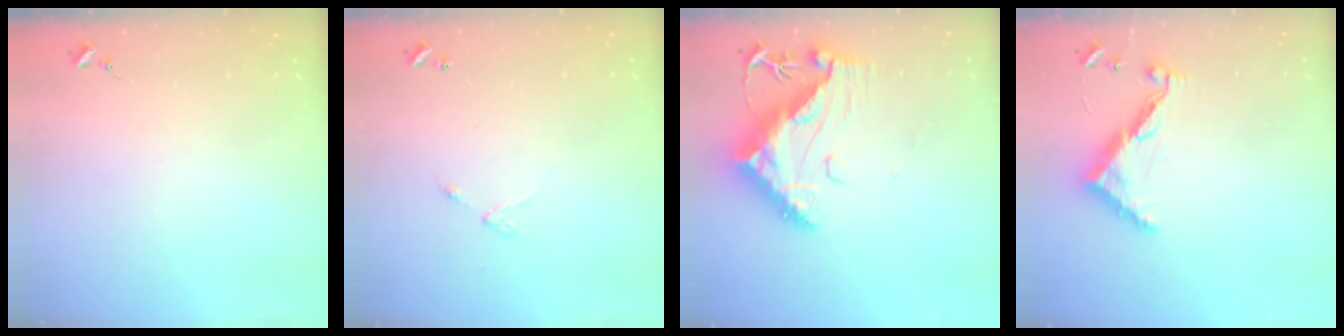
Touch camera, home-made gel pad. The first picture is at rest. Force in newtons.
{"total": 4.6, "press": 4.6, "slide": 0.5}
{"total": 16.5, "press": 16.4, "slide": 1.3}
{"total": 9.7, "press": 9.7, "slide": 0.3}